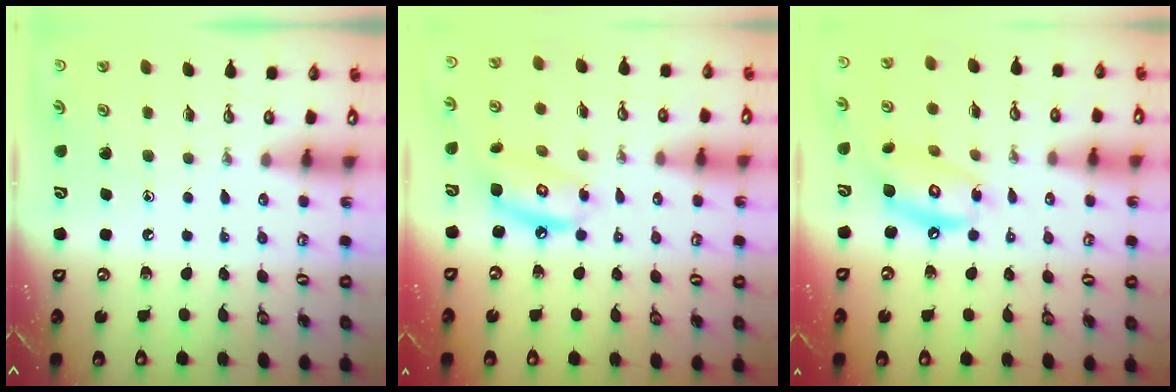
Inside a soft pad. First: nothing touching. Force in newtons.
{"total": 9.2, "press": 9.2, "slide": 0.8}
{"total": 12.1, "press": 12.1, "slide": 1.0}